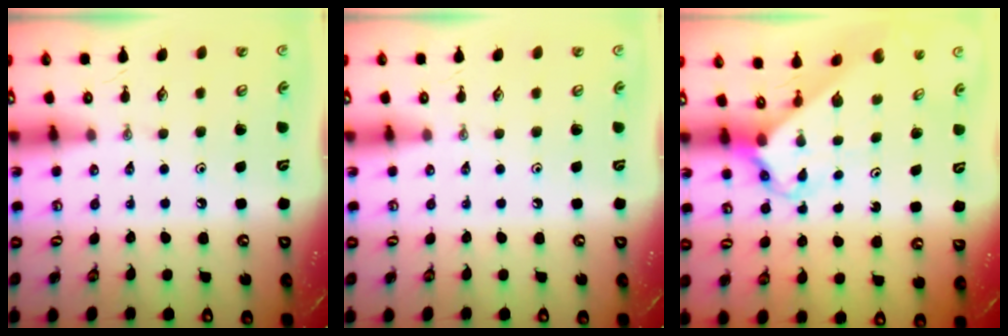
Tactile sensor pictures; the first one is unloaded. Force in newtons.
{"total": 0.0}
{"total": 2.7, "press": 2.7, "slide": 0.3}